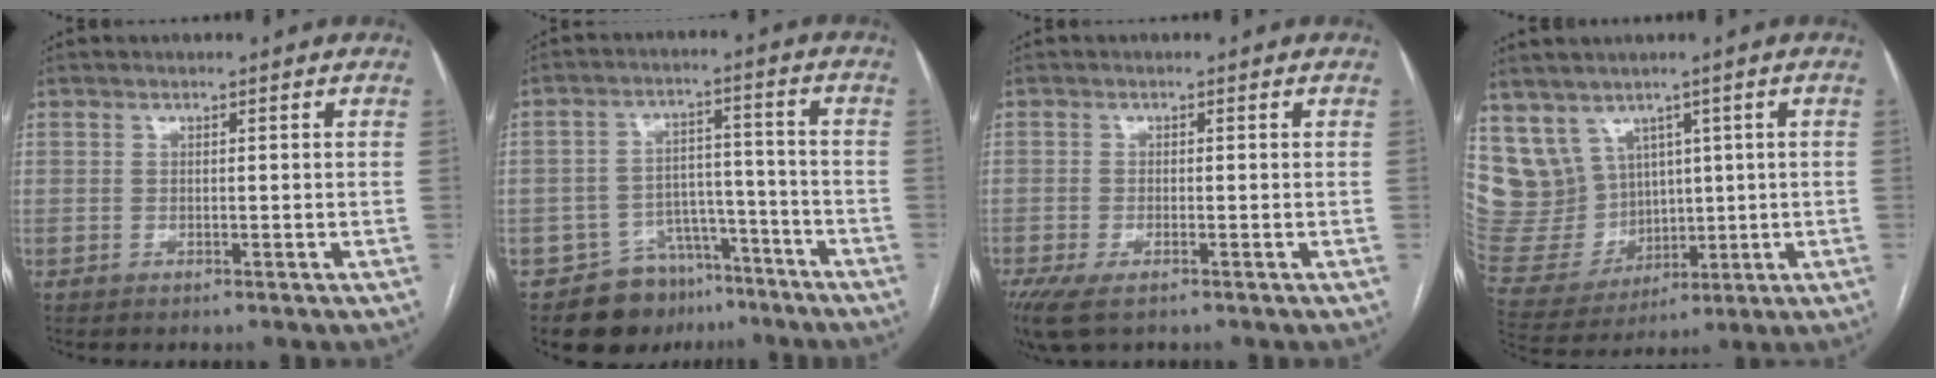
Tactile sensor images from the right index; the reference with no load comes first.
{"total": 10.2, "force": [-7.4, 6.7, 2.2], "torque": [-0.024, 0.042, -0.108]}
{"total": 6.0, "force": [-3.9, 2.1, 4.1], "torque": [-0.081, -0.017, -0.068]}
{"total": 13.9, "force": [6.0, 12.1, 3.4], "torque": [-0.102, 0.064, 0.158]}